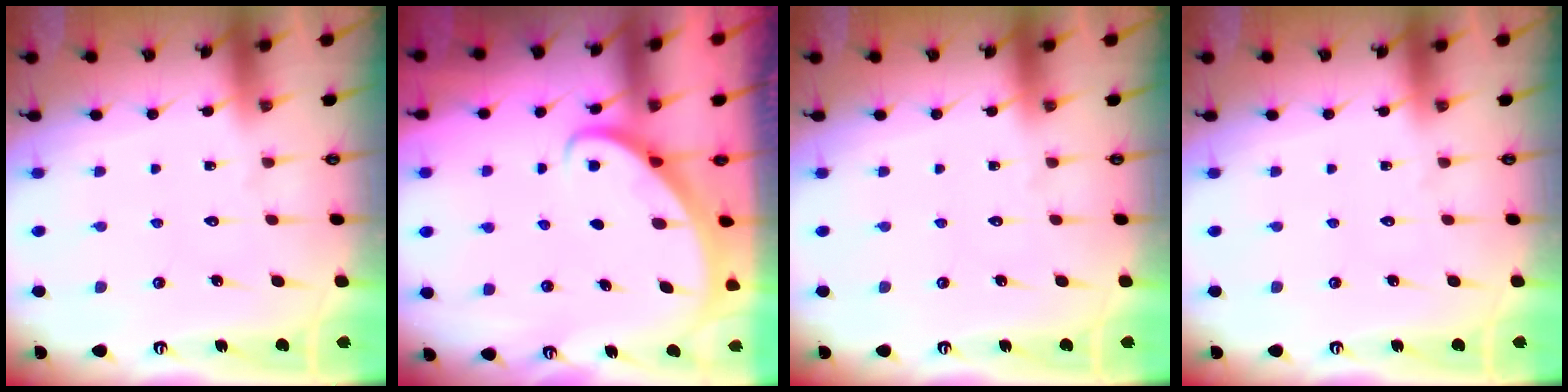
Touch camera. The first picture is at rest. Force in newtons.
{"total": 2.8, "press": 2.8, "slide": 0.2}
{"total": 0.0}
{"total": 0.0}